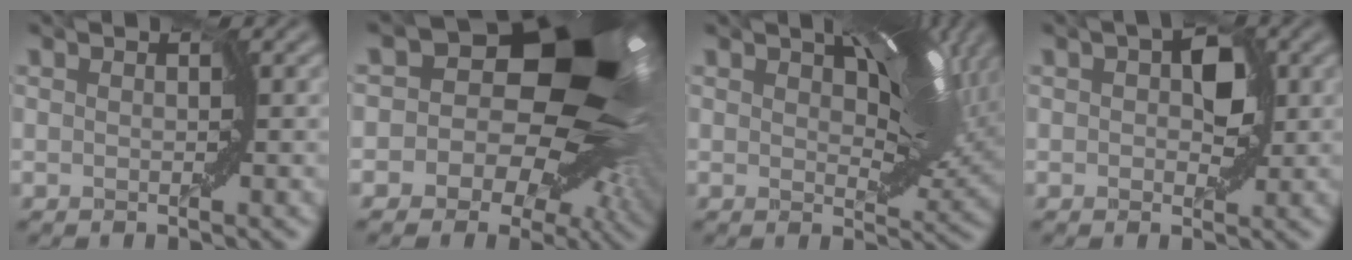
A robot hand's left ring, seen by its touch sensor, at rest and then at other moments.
{"total": 19.4, "force": [3.9, 13.2, 13.7], "torque": [-0.171, 0.047, 0.030]}
{"total": 8.5, "force": [3.6, 3.4, 6.8], "torque": [-0.111, 0.006, 0.058]}
{"total": 2.7, "force": [0.5, 1.5, 2.1], "torque": [-0.027, 0.001, 0.007]}